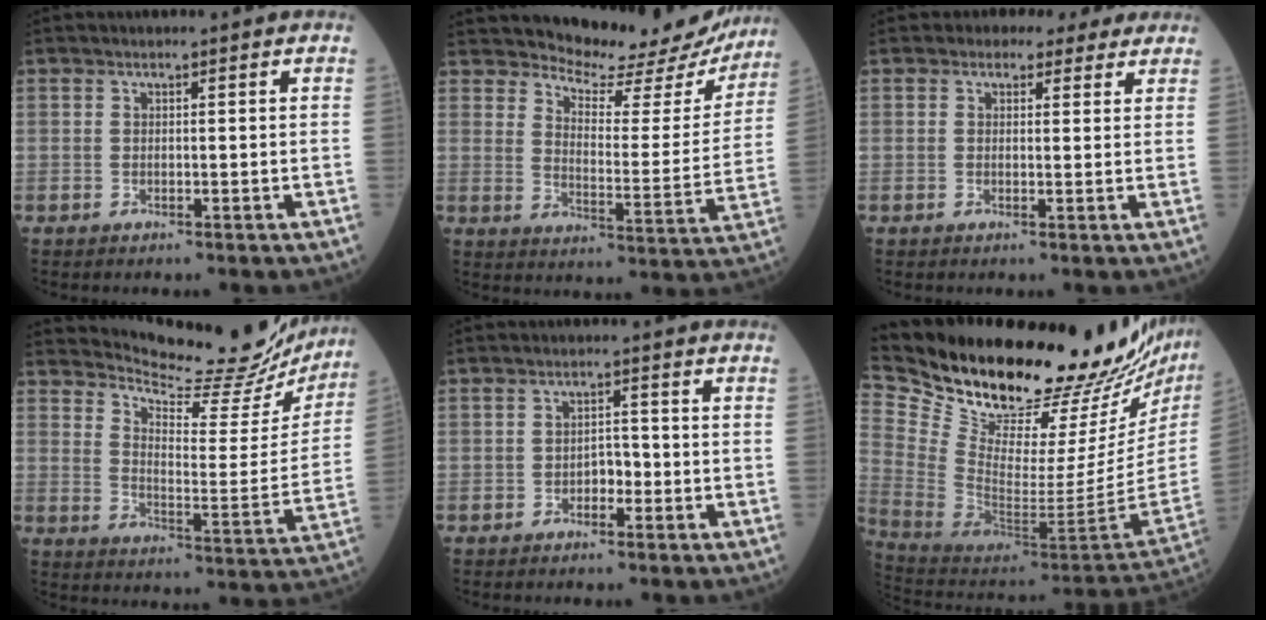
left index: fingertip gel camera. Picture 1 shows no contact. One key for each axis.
{"total": 16.9, "fx": 16.2, "fy": 3.8, "fz": 3.0, "tx": -0.025, "ty": -0.059, "tz": 0.190}
{"total": 4.0, "fx": 3.2, "fy": 2.3, "fz": 0.6, "tx": 0.000, "ty": 0.011, "tz": 0.031}
{"total": 18.2, "fx": 17.5, "fy": 2.6, "fz": 4.3, "tx": -0.065, "ty": -0.068, "tz": 0.220}
{"total": 2.2, "fx": -1.1, "fy": 1.2, "fz": 1.5, "tx": -0.017, "ty": 0.007, "tz": -0.022}
{"total": 34.2, "fx": 29.7, "fy": 3.4, "fz": 16.8, "tx": -0.278, "ty": -0.123, "tz": 0.424}